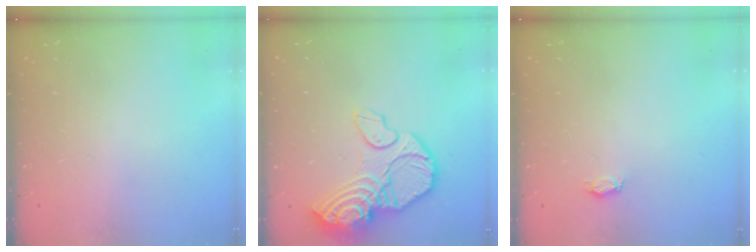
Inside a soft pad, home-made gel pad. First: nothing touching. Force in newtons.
{"total": 19.3, "press": 19.2, "slide": 2.0}
{"total": 3.7, "press": 3.6, "slide": 0.5}